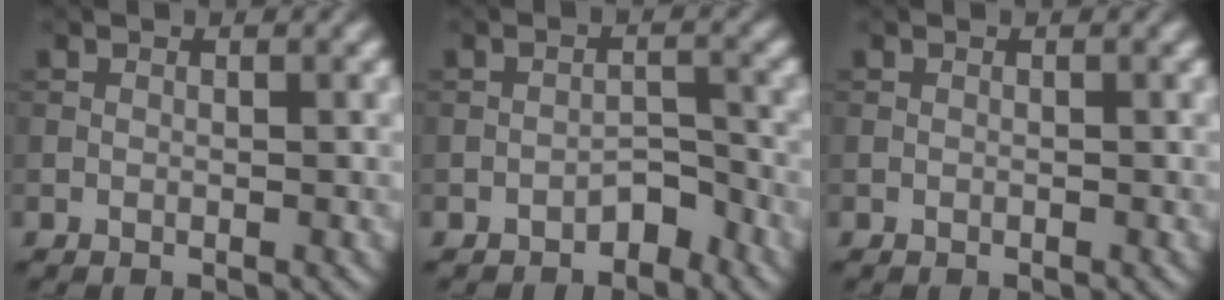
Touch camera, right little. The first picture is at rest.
{"total": 2.1, "force": [-1.7, 1.0, 0.9], "torque": [-0.009, 0.011, -0.028]}
{"total": 0.0}